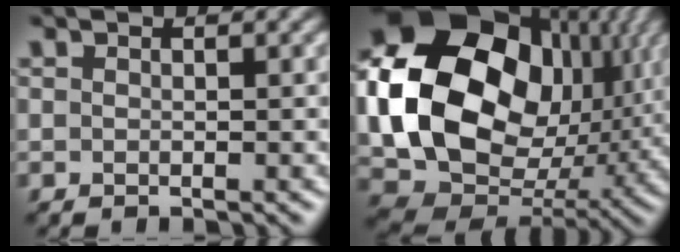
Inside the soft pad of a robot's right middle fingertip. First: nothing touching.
{"total": 19.4, "force": [3.0, 14.7, 12.3], "torque": [-0.280, -0.009, 0.070]}